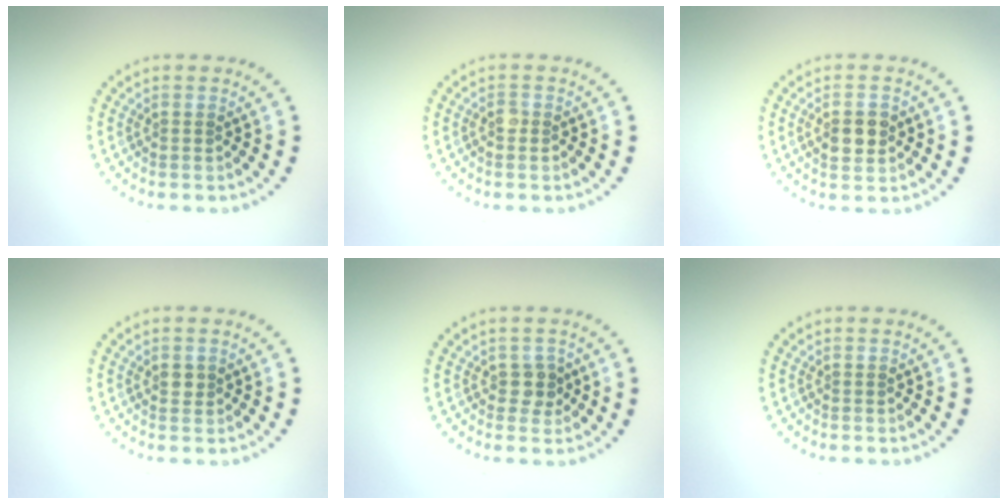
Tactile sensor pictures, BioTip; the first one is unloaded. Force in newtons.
{"total": 0.9, "press": 0.8, "slide": 0.5}
{"total": 2.8, "press": 2.8, "slide": 0.1}
{"total": 1.0, "press": 1.0, "slide": 0.4}
{"total": 1.4, "press": 1.4, "slide": 0.5}
{"total": 0.0}